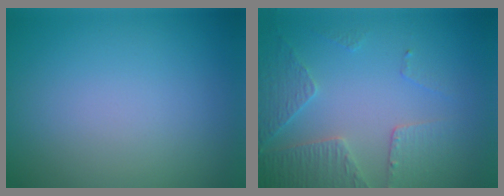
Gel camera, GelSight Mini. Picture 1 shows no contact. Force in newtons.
{"total": 4.6, "press": 3.4, "slide": 3.1}